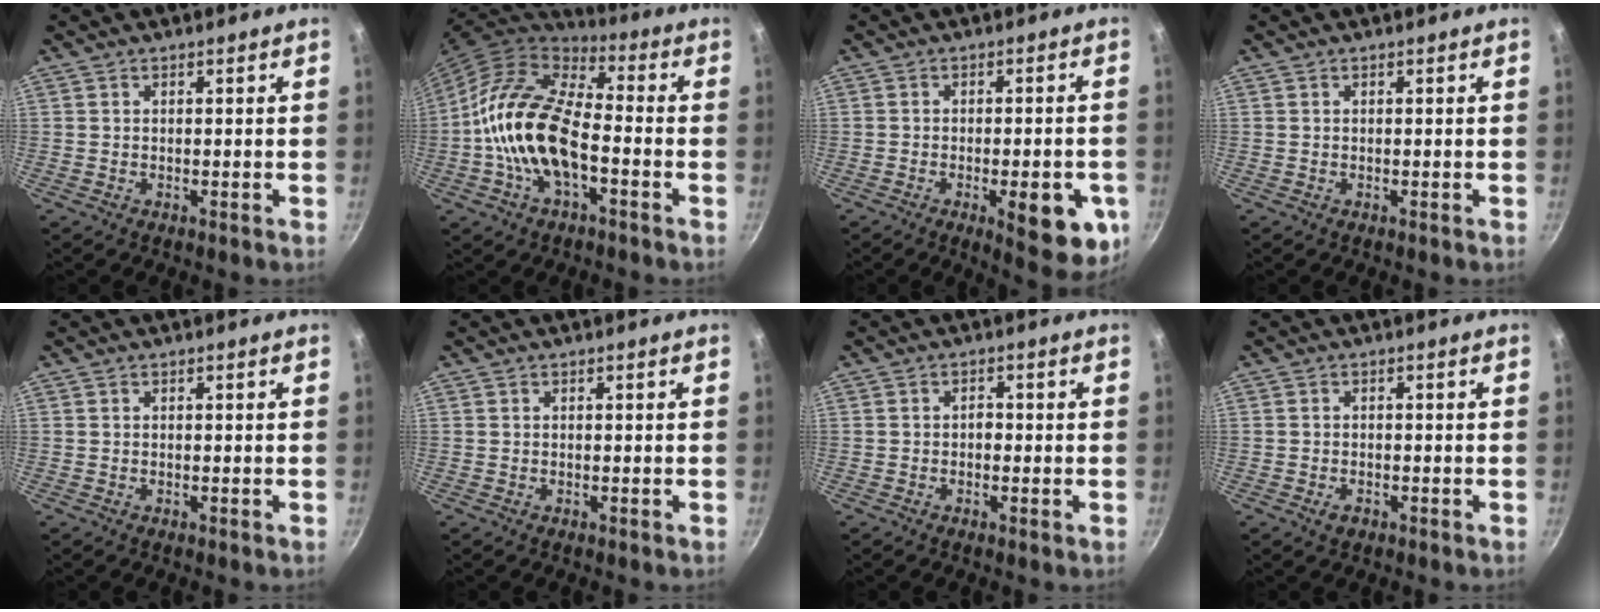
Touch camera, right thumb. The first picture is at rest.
{"total": 18.7, "force": [-3.7, 9.8, 15.6], "torque": [-0.270, 0.039, -0.083]}
{"total": 13.0, "force": [-4.3, 4.7, 11.3], "torque": [-0.108, 0.006, -0.051]}
{"total": 0.0}
{"total": 0.0}
{"total": 0.0}
{"total": 1.6, "force": [-0.3, 1.1, 1.2], "torque": [-0.019, 0.003, -0.008]}
{"total": 1.8, "force": [-1.0, 1.2, 1.0], "torque": [-0.016, 0.006, -0.016]}